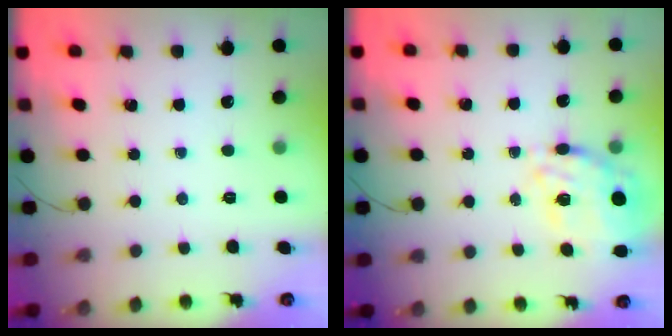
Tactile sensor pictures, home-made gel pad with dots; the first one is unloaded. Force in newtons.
{"total": 12.0, "press": 11.3, "slide": 4.0}